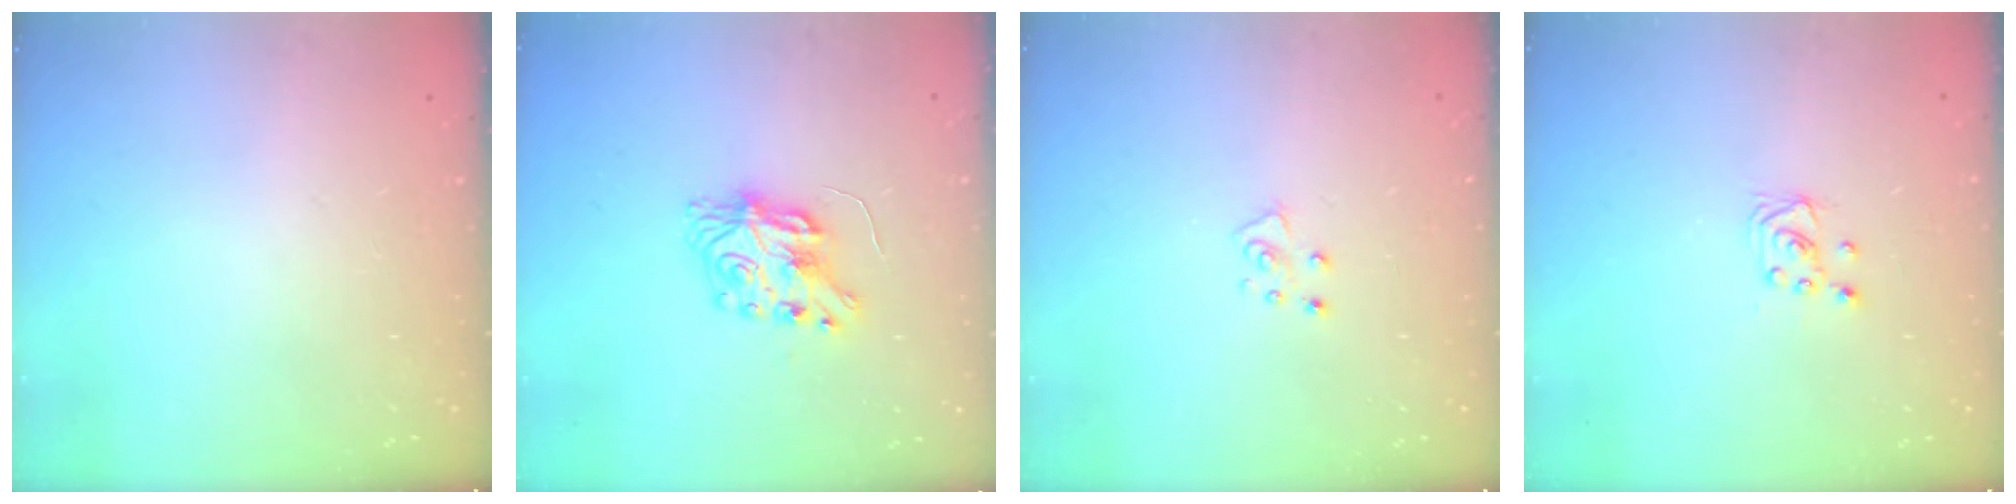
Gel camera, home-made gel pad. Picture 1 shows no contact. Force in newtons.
{"total": 7.9, "press": 7.9, "slide": 0.2}
{"total": 4.8, "press": 4.8, "slide": 0.2}
{"total": 2.0, "press": 2.0, "slide": 0.2}